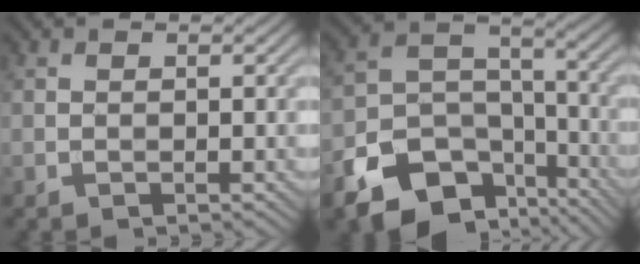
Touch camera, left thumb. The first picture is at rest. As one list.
[{"total": 13.1, "force": [-8.6, 7.9, 5.9], "torque": [-0.130, -0.032, -0.145]}]